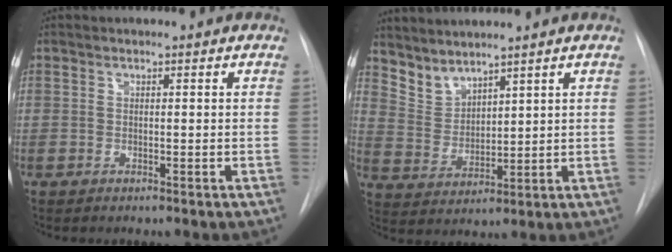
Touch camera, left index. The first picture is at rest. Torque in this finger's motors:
{"motor_torque": [0.00, 0.00, -0.07, -0.01]}